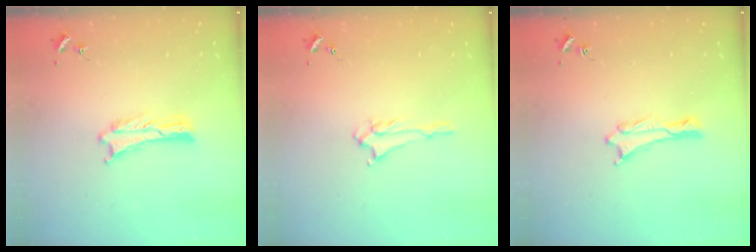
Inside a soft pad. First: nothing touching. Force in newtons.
{"total": 1.4, "press": 1.3, "slide": 0.2}
{"total": 0.0}